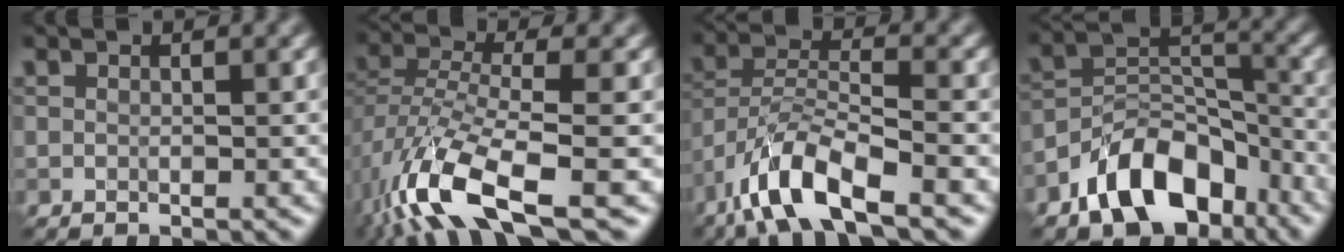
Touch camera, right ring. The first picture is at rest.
{"total": 9.5, "force": [-5.1, 3.3, 7.3], "torque": [-0.150, -0.001, -0.107]}
{"total": 7.5, "force": [-5.0, 2.1, 5.1], "torque": [-0.091, 0.002, -0.097]}
{"total": 8.8, "force": [-5.5, 5.1, 4.6], "torque": [-0.063, 0.004, -0.106]}